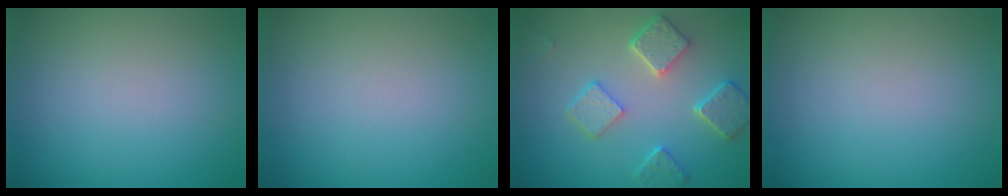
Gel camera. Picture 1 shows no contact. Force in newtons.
{"total": 0.0}
{"total": 5.1, "press": 4.0, "slide": 3.2}
{"total": 0.0}